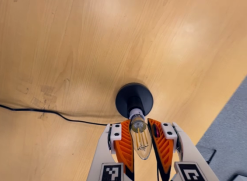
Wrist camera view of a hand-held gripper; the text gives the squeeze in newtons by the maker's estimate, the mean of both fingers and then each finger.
{"total": 24.0, "left": 24.9, "right": 23.0}